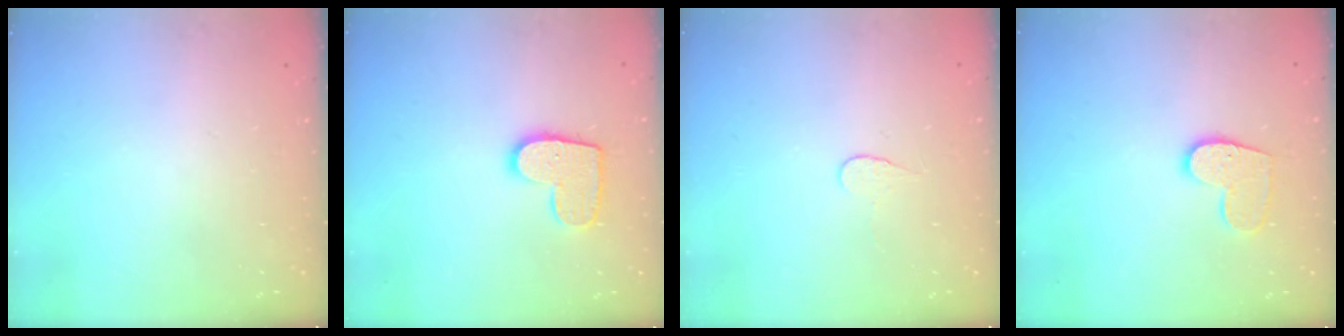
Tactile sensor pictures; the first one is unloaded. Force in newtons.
{"total": 10.8, "press": 10.8, "slide": 0.5}
{"total": 3.9, "press": 3.9, "slide": 0.4}
{"total": 10.0, "press": 10.0, "slide": 0.6}